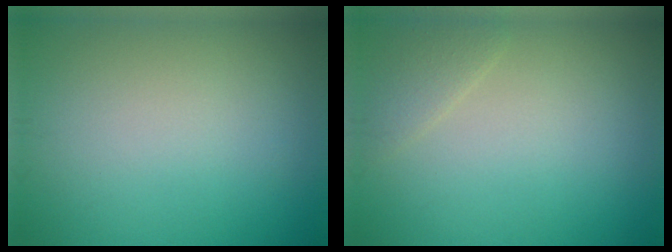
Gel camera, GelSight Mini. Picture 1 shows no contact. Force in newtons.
{"total": 1.6, "press": 1.6, "slide": 0.1}